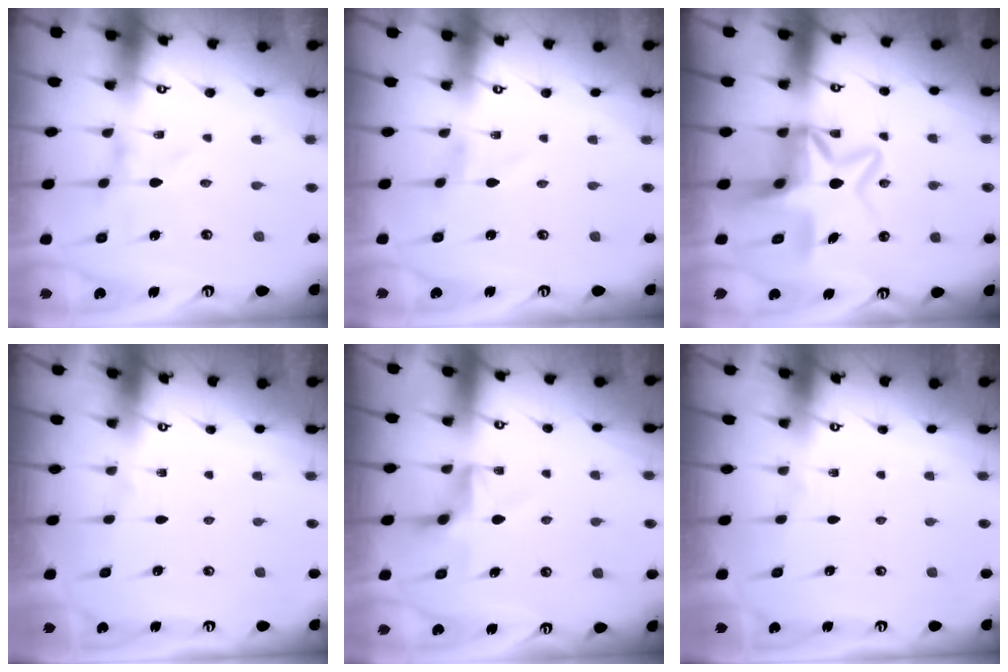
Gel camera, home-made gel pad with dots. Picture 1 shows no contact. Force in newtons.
{"total": 1.3, "press": 1.2, "slide": 0.1}
{"total": 11.7, "press": 11.6, "slide": 1.8}
{"total": 0.0}
{"total": 3.7, "press": 3.6, "slide": 0.6}
{"total": 0.0}